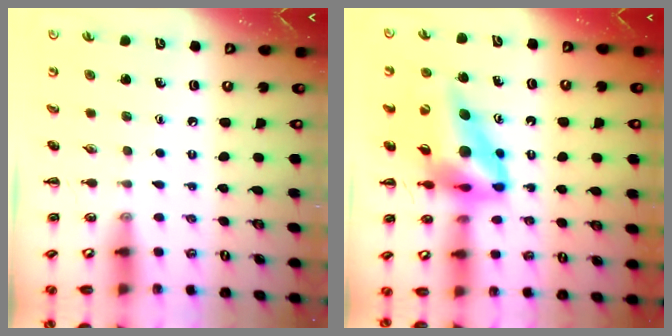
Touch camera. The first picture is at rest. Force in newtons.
{"total": 14.9, "press": 14.2, "slide": 4.6}